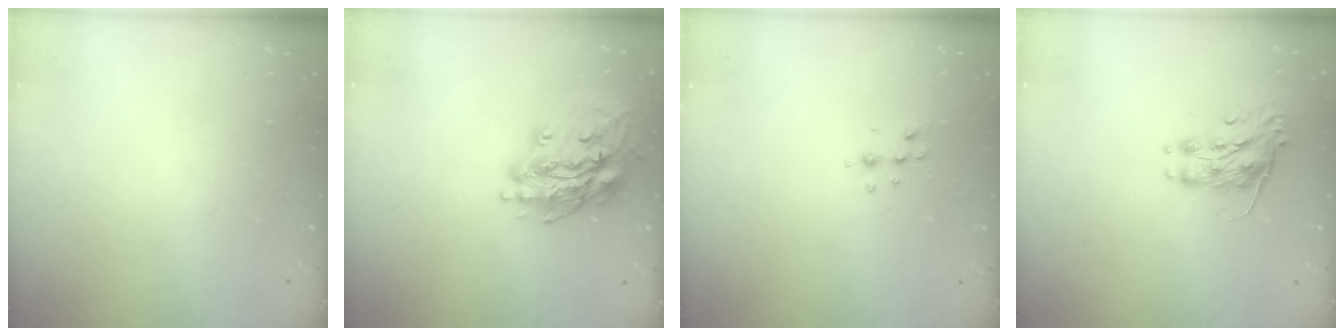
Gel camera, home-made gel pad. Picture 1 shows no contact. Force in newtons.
{"total": 16.0, "press": 16.0, "slide": 1.4}
{"total": 3.8, "press": 3.6, "slide": 1.4}
{"total": 8.4, "press": 8.4, "slide": 0.3}